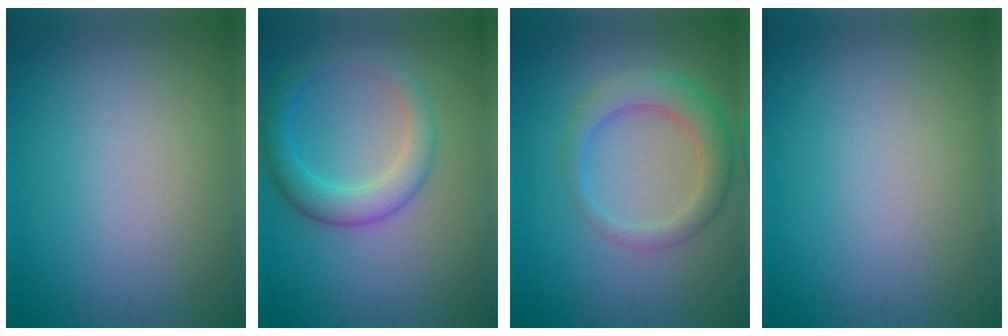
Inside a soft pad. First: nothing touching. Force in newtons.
{"total": 3.9, "press": 3.9, "slide": 0.3}
{"total": 3.8, "press": 3.8, "slide": 0.1}
{"total": 0.0}